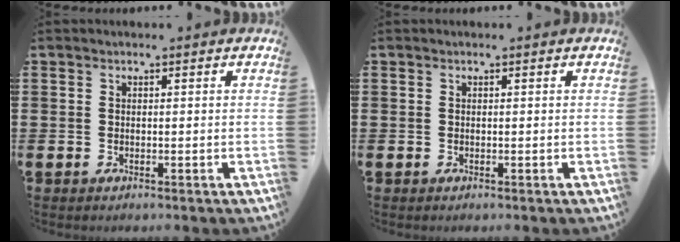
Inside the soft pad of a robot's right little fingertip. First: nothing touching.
{"total": 0.0}